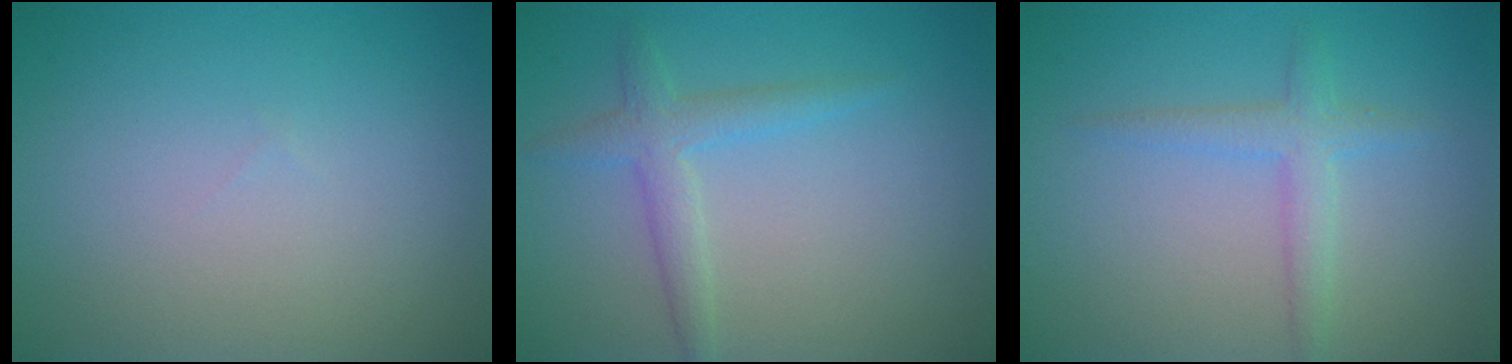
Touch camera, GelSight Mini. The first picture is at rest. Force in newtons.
{"total": 1.8, "press": 1.8, "slide": 0.1}
{"total": 2.2, "press": 2.2, "slide": 0.0}